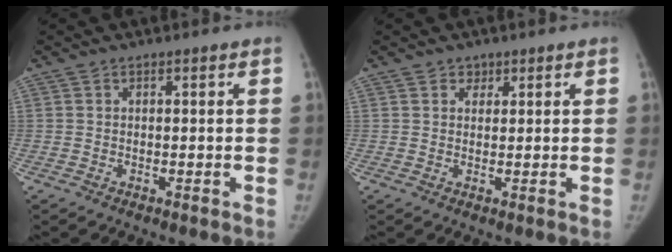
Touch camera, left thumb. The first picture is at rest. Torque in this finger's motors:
{"motor_torque": [-0.15, -0.11, -0.01, 0.59, 0.00]}